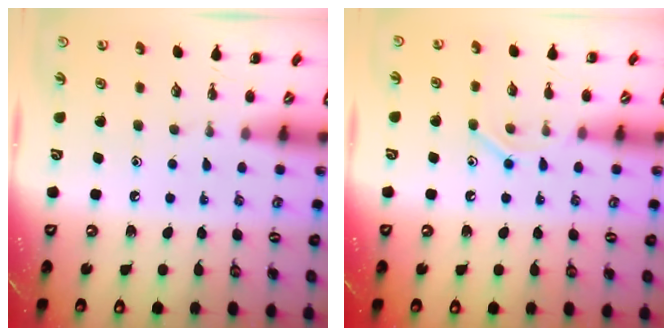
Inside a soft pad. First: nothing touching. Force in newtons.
{"total": 7.8, "press": 7.8, "slide": 1.1}